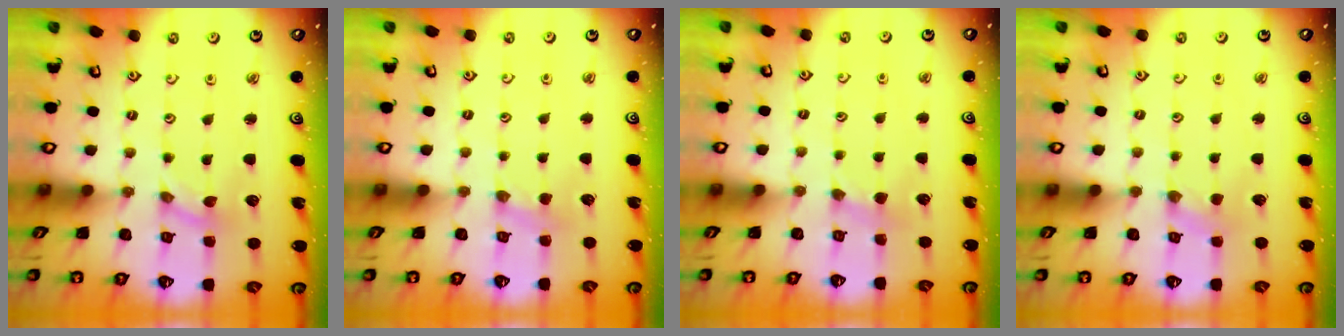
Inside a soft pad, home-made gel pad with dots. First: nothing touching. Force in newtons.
{"total": 2.3, "press": 2.2, "slide": 0.5}
{"total": 1.9, "press": 1.9, "slide": 0.3}
{"total": 1.4, "press": 1.4, "slide": 0.3}